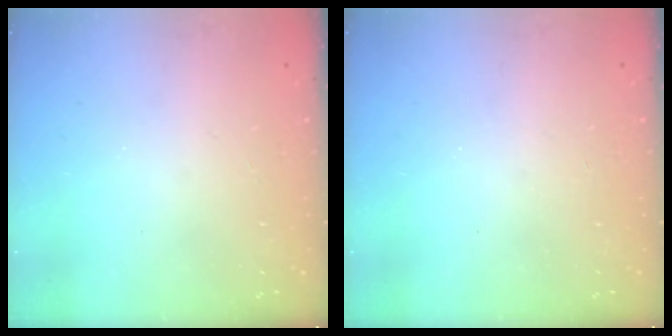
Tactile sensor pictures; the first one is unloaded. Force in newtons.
{"total": 0.0}